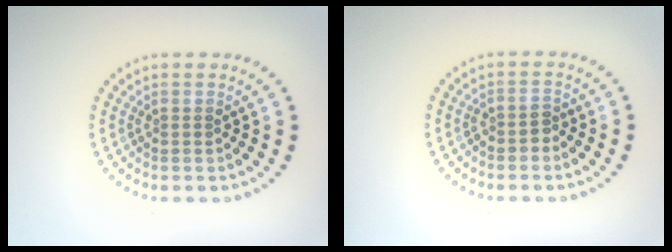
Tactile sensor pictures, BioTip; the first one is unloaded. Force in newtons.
{"total": 1.1, "press": 1.0, "slide": 0.6}